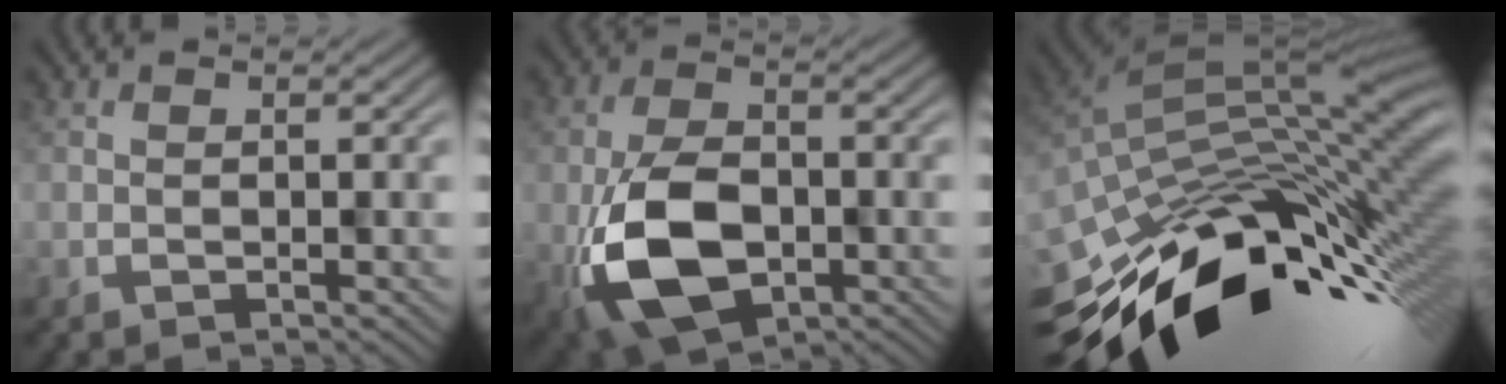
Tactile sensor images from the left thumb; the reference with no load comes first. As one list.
[{"total": 12.0, "force": [-3.7, 7.2, 8.9], "torque": [-0.210, -0.027, -0.067]}, {"total": 13.8, "force": [-5.6, 6.8, 10.6], "torque": [-0.191, -0.014, -0.100]}]